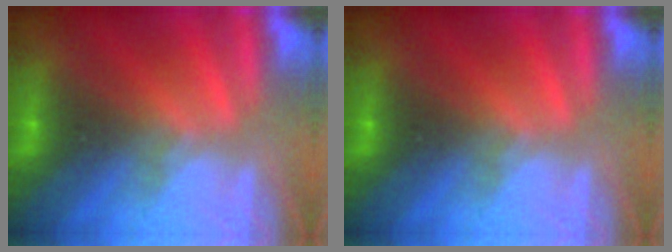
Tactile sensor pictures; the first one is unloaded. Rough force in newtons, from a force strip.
{"total": 0.0}